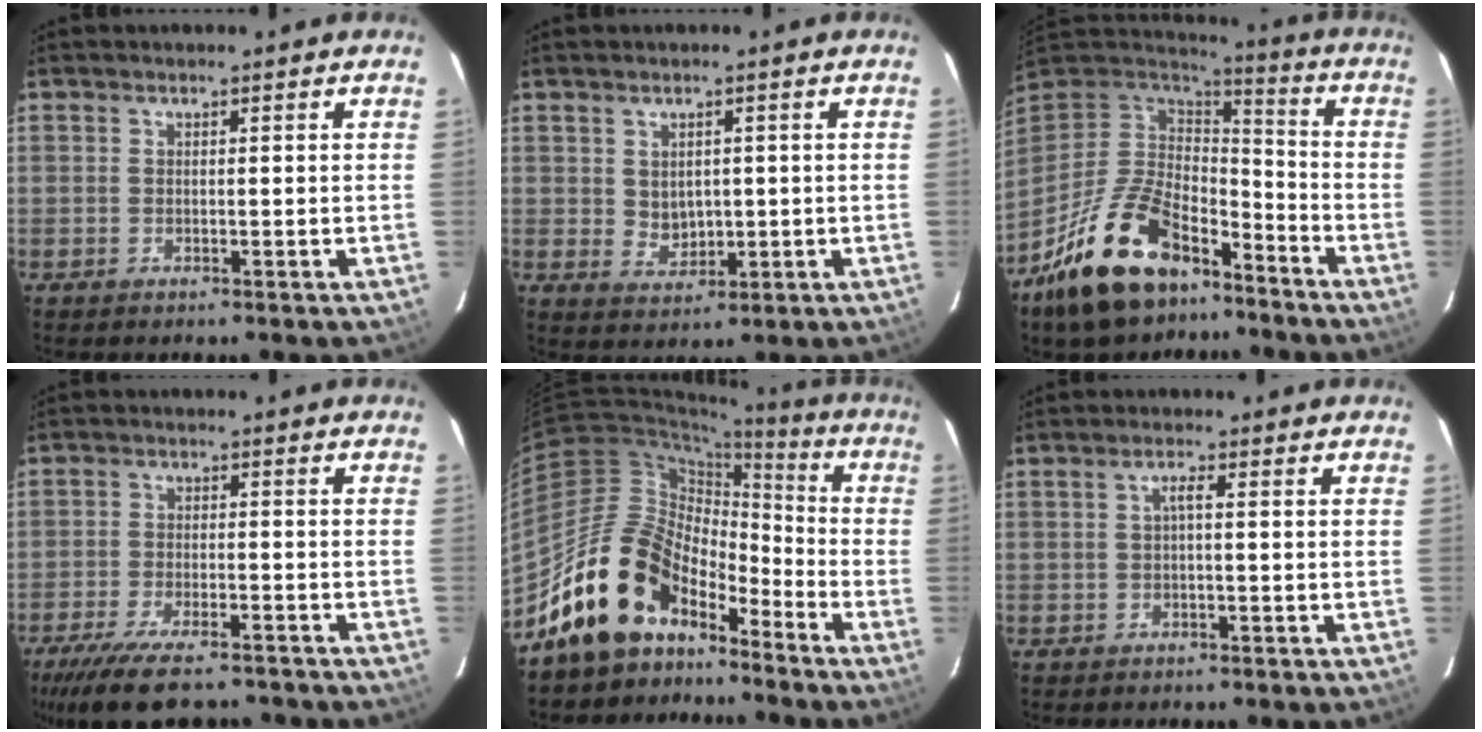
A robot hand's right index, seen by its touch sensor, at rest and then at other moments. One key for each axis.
{"total": 3.8, "fx": 0.6, "fy": 3.2, "fz": 2.0, "tx": -0.032, "ty": 0.003, "tz": 0.022}
{"total": 21.6, "fx": -13.9, "fy": 10.9, "fz": 12.4, "tx": -0.259, "ty": -0.004, "tz": -0.229}
{"total": 15.3, "fx": -12.3, "fy": 4.6, "fz": 7.8, "tx": -0.169, "ty": -0.033, "tz": -0.195}
{"total": 15.5, "fx": -11.8, "fy": 8.2, "fz": 5.8, "tx": -0.116, "ty": 0.031, "tz": -0.206}
{"total": 1.4, "fx": -0.3, "fy": 0.1, "fz": 1.4, "tx": -0.026, "ty": 0.007, "tz": -0.005}